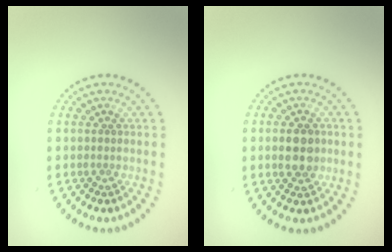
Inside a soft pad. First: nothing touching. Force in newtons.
{"total": 3.2, "press": 3.2, "slide": 0.3}